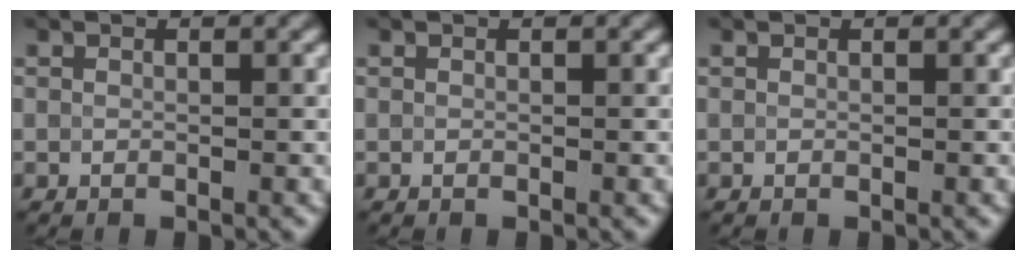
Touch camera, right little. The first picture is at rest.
{"total": 0.0}
{"total": 0.0}